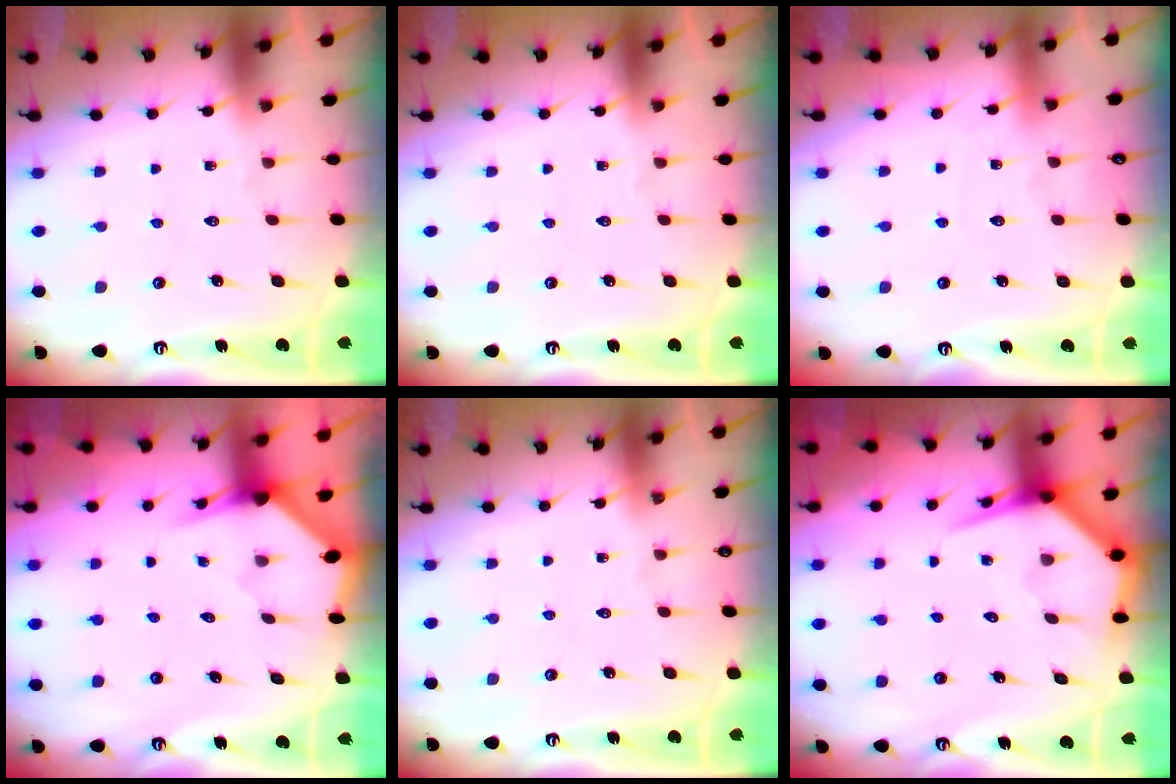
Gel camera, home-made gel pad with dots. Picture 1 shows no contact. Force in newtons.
{"total": 0.0}
{"total": 2.1, "press": 2.1, "slide": 0.2}
{"total": 3.0, "press": 3.0, "slide": 0.2}
{"total": 0.0}
{"total": 4.1, "press": 4.1, "slide": 0.6}